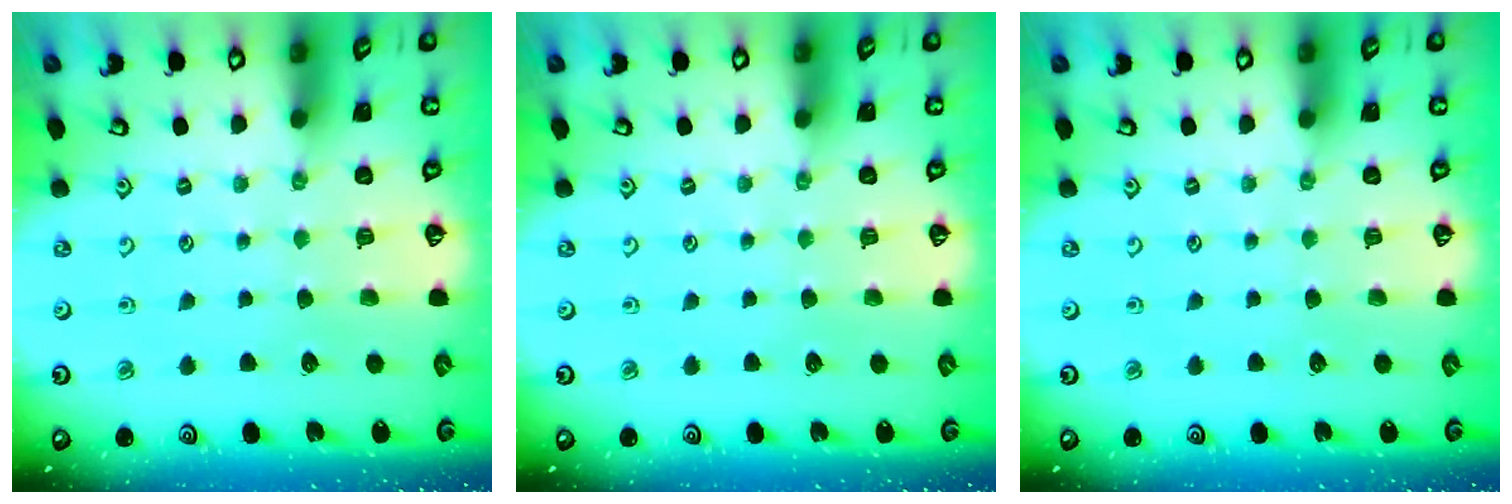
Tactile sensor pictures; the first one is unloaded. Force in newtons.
{"total": 0.0}
{"total": 0.0}